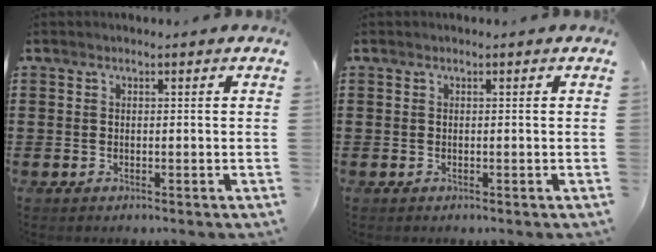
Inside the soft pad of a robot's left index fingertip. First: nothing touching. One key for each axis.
{"total": 0.0}